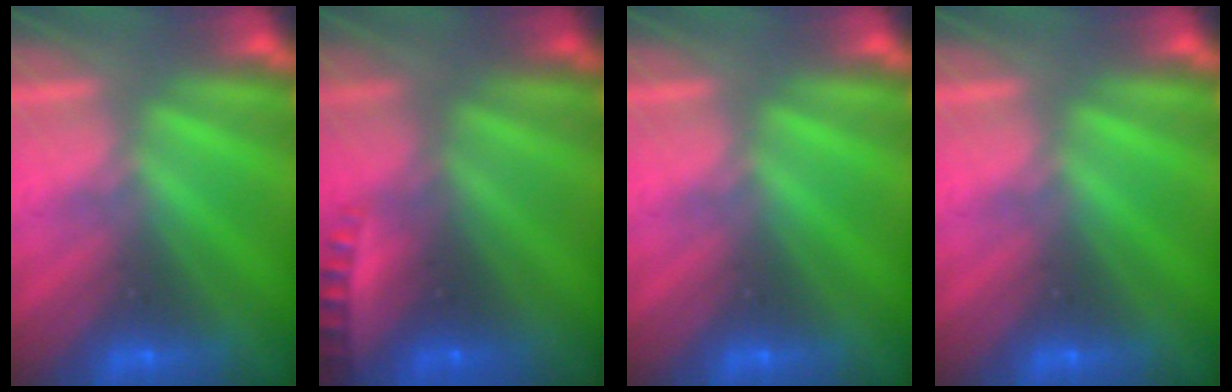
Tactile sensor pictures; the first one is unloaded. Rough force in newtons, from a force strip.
{"total": 2.3}
{"total": 0.0}
{"total": 0.0}